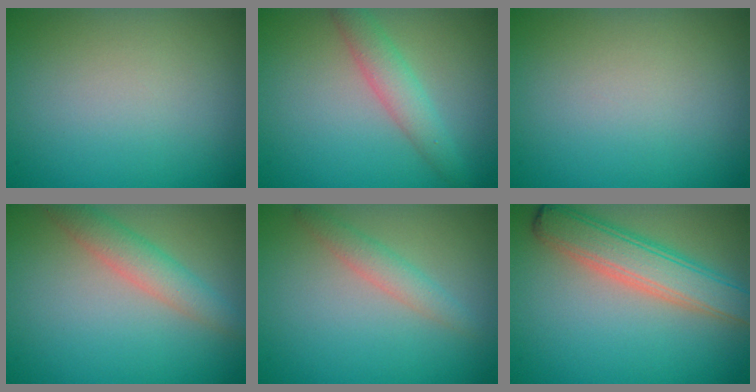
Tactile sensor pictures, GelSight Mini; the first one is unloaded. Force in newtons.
{"total": 2.9, "press": 2.9, "slide": 0.1}
{"total": 0.0}
{"total": 3.1, "press": 3.1, "slide": 0.0}
{"total": 2.7, "press": 2.7, "slide": 0.2}
{"total": 5.3, "press": 5.3, "slide": 0.1}